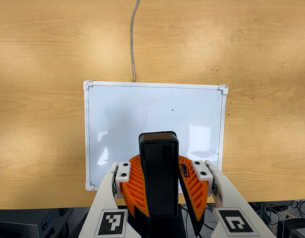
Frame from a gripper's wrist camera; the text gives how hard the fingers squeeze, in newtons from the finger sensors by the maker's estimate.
{"total": 10.1, "left": 10.4, "right": 9.9}